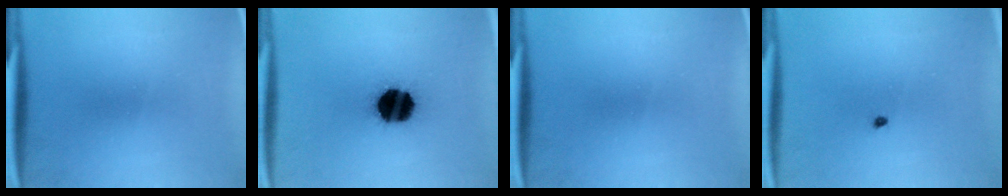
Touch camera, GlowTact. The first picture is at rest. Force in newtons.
{"total": 18.0}
{"total": 0.0}
{"total": 0.6}